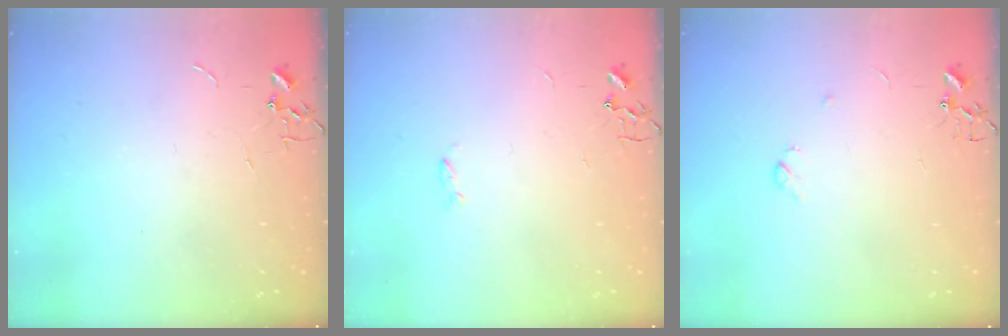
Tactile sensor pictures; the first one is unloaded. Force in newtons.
{"total": 1.8, "press": 1.7, "slide": 0.4}
{"total": 3.3, "press": 3.3, "slide": 0.6}